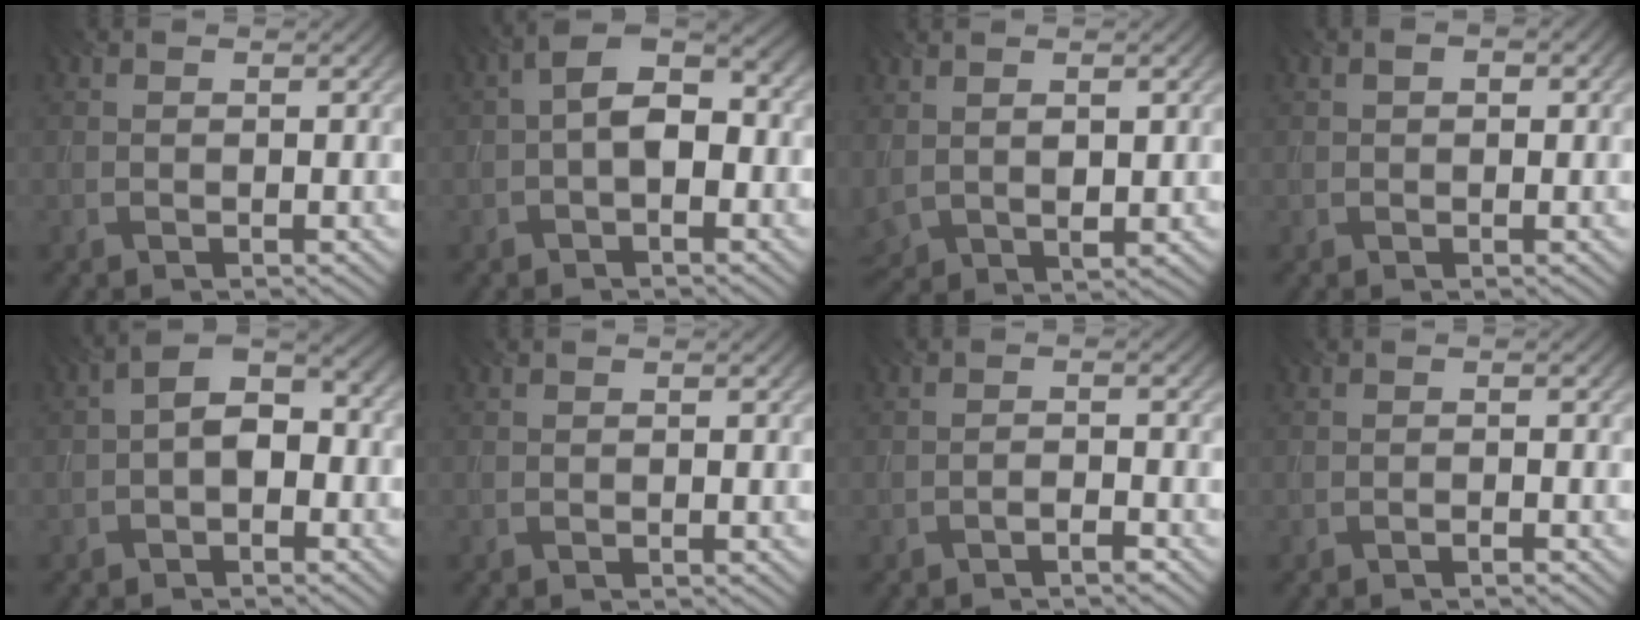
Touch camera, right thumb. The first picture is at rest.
{"total": 6.2, "force": [-0.8, 3.4, 5.1], "torque": [-0.084, 0.013, -0.022]}
{"total": 4.1, "force": [1.1, 2.5, 3.1], "torque": [-0.081, -0.011, 0.032]}
{"total": 1.8, "force": [0.6, 1.1, 1.4], "torque": [-0.025, 0.003, 0.008]}
{"total": 5.3, "force": [-1.3, 3.2, 4.0], "torque": [-0.060, 0.014, -0.032]}
{"total": 0.0}
{"total": 1.6, "force": [-1.2, 0.3, 0.9], "torque": [-0.017, 0.004, -0.024]}
{"total": 0.7, "force": [-0.6, 0.0, 0.4], "torque": [-0.006, 0.002, -0.009]}